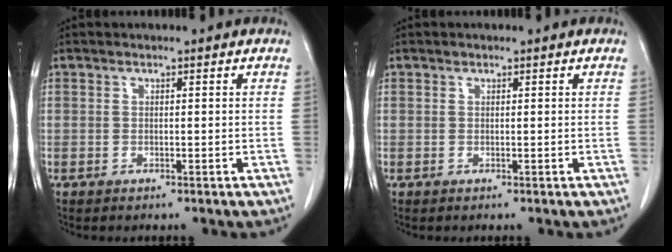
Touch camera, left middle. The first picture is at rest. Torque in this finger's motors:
{"motor_torque": [0.10, -0.07, -0.06, -0.01]}